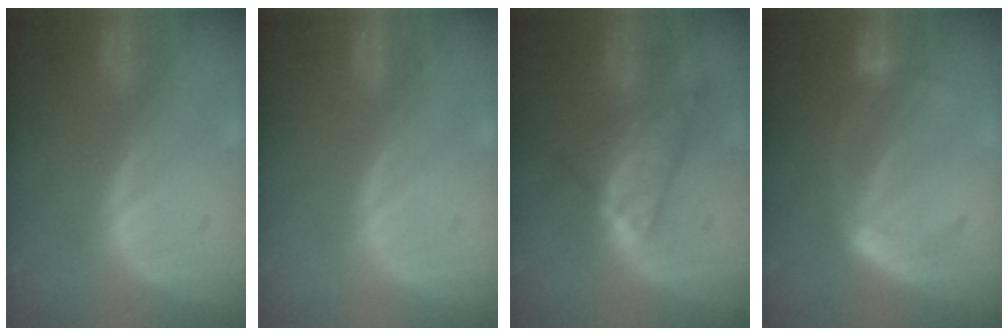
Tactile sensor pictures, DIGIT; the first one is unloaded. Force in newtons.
{"total": 0.0}
{"total": 7.6, "press": 6.4, "slide": 4.2}
{"total": 5.1, "press": 5.0, "slide": 0.7}